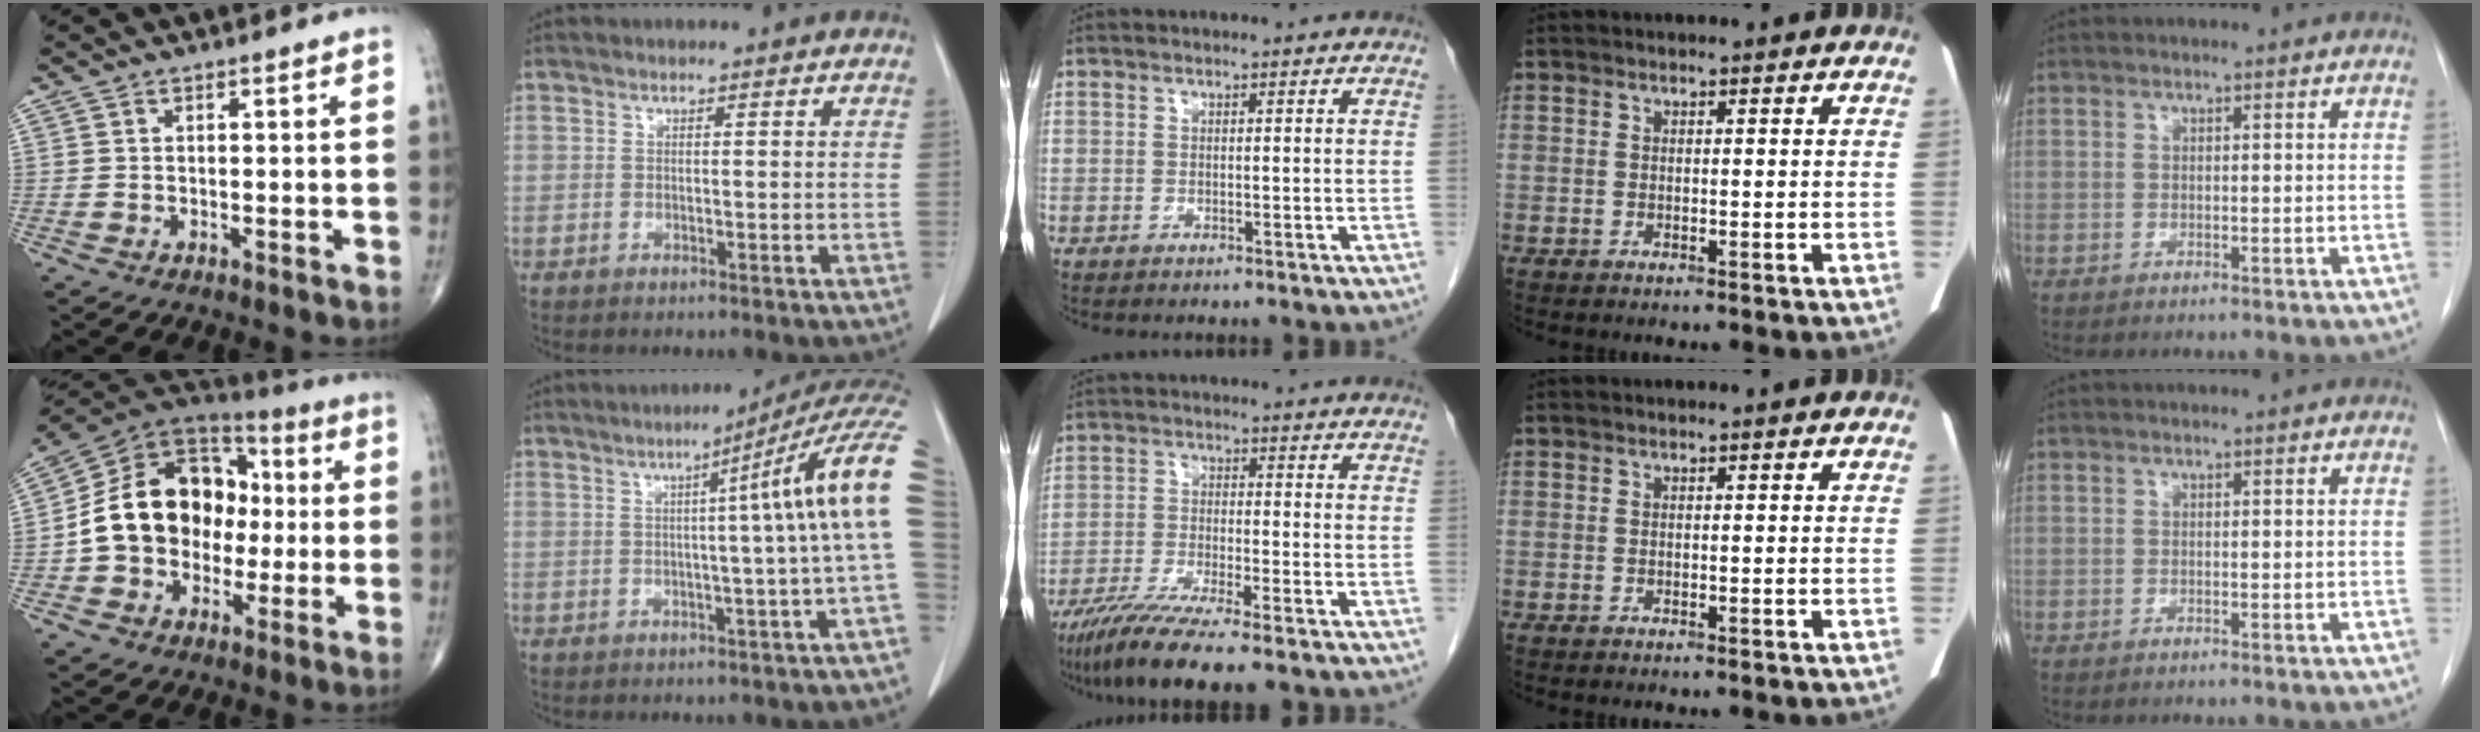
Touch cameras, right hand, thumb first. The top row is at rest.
{"thumb": {"total": 19.2, "force": [-1.0, 15.0, 11.9], "torque": [-0.166, 0.044, -0.019]}, "index": {"total": 11.5, "force": [2.6, -2.1, 11.0], "torque": [-0.122, 0.030, 0.027]}, "middle": {"total": 9.6, "force": [-7.4, 0.0, 6.2], "torque": [-0.104, -0.027, -0.125]}}